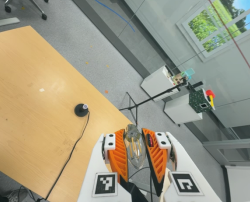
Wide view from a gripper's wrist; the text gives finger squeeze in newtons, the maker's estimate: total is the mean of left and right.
{"total": 24.0, "left": 25.2, "right": 22.8}